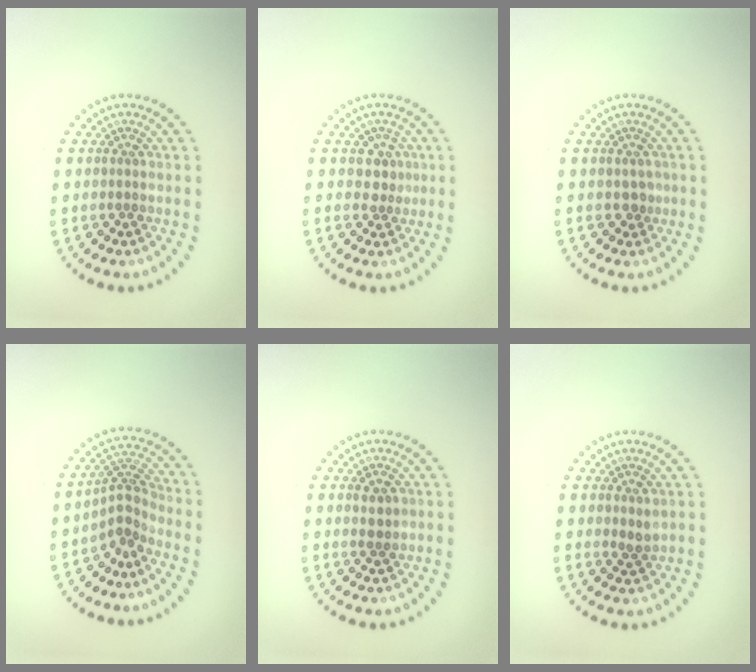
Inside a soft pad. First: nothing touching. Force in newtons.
{"total": 1.8, "press": 1.4, "slide": 1.0}
{"total": 0.9, "press": 0.8, "slide": 0.5}
{"total": 2.6, "press": 1.8, "slide": 1.9}
{"total": 1.3, "press": 1.2, "slide": 0.5}
{"total": 1.0, "press": 0.9, "slide": 0.4}